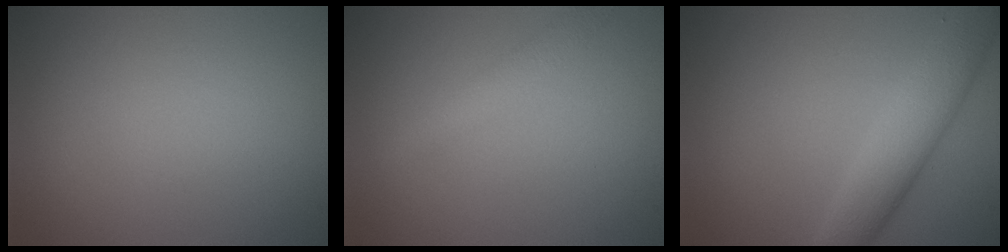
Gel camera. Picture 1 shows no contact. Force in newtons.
{"total": 1.7, "press": 1.7, "slide": 0.0}
{"total": 4.6, "press": 4.6, "slide": 0.0}